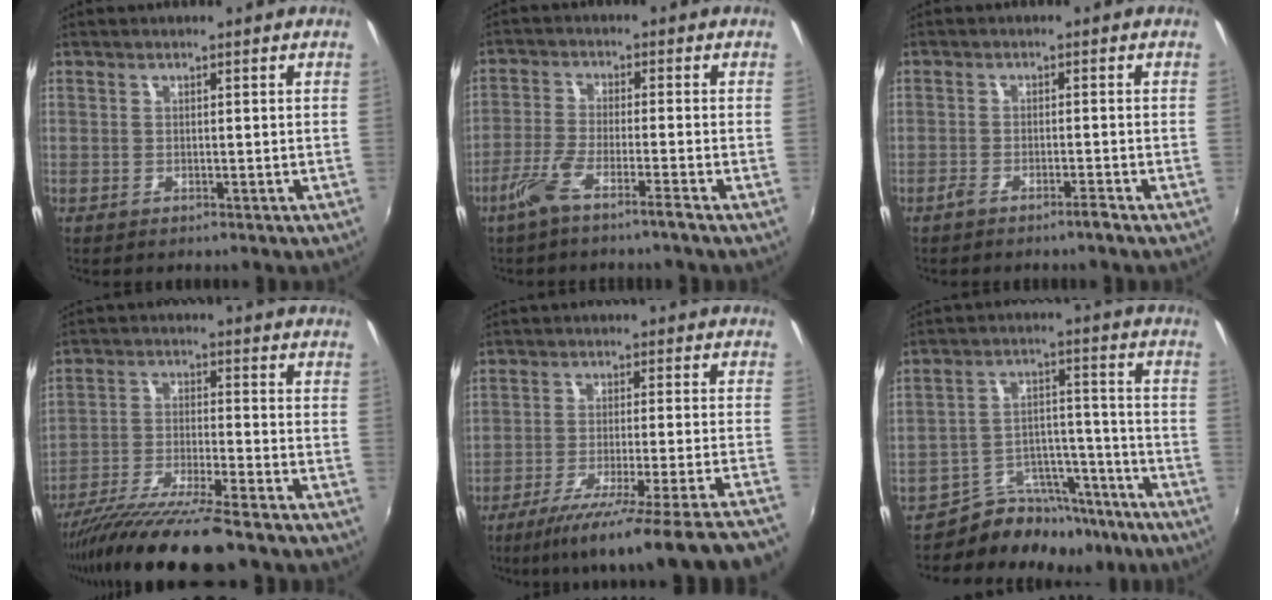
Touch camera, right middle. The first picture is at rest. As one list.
[{"total": 5.6, "force": [-4.0, -0.4, 3.9], "torque": [-0.096, -0.005, -0.081]}, {"total": 2.2, "force": [-1.9, -0.1, 1.1], "torque": [-0.034, 0.000, -0.039]}, {"total": 14.7, "force": [-12.2, 0.0, 8.2], "torque": [-0.167, -0.041, -0.214]}, {"total": 24.8, "force": [-21.7, -3.1, 11.5], "torque": [-0.159, -0.079, -0.319]}, {"total": 13.3, "force": [-11.7, 5.7, 3.0], "torque": [-0.053, 0.038, -0.169]}]